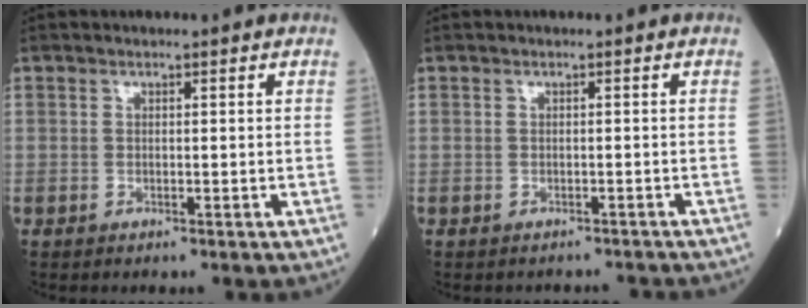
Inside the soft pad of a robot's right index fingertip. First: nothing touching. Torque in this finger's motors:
{"motor_torque": [-0.02, -0.01, -0.11, -0.02]}